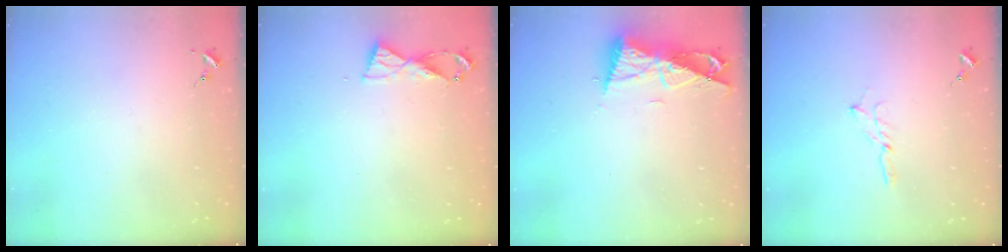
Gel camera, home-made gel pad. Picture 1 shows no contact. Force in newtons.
{"total": 6.2, "press": 6.2, "slide": 0.7}
{"total": 9.5, "press": 9.4, "slide": 1.4}
{"total": 2.1, "press": 2.1, "slide": 0.2}